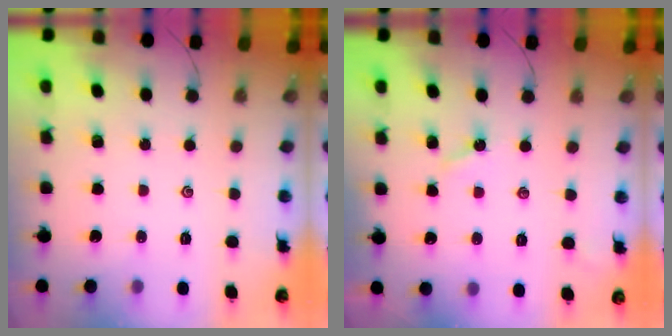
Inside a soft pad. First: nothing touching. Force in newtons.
{"total": 2.4, "press": 2.3, "slide": 0.3}